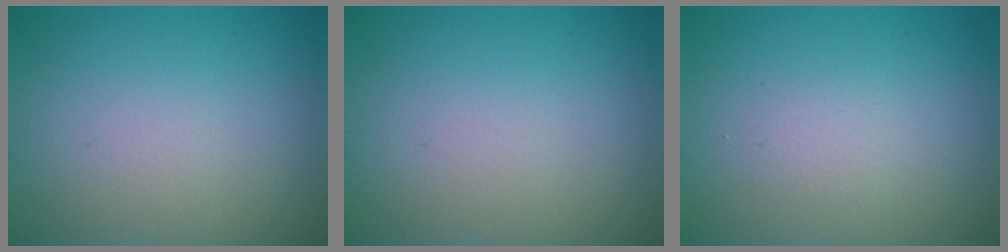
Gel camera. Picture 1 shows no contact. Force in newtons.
{"total": 0.0}
{"total": 1.1, "press": 1.1, "slide": 0.1}